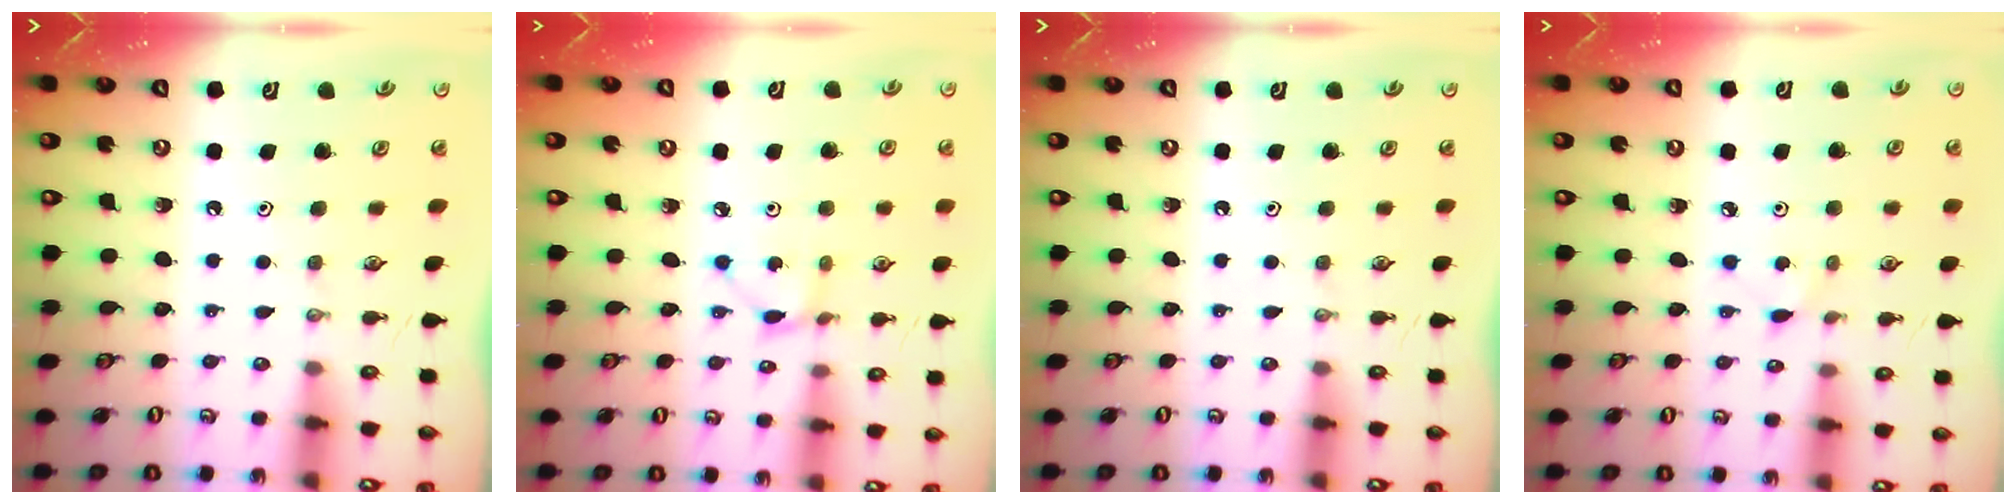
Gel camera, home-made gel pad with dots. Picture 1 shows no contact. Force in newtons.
{"total": 2.0, "press": 2.0, "slide": 0.2}
{"total": 0.0}
{"total": 2.6, "press": 2.6, "slide": 0.2}